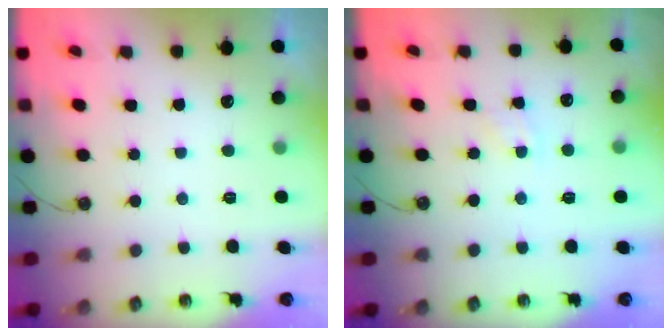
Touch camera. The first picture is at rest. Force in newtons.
{"total": 3.7, "press": 3.6, "slide": 0.4}